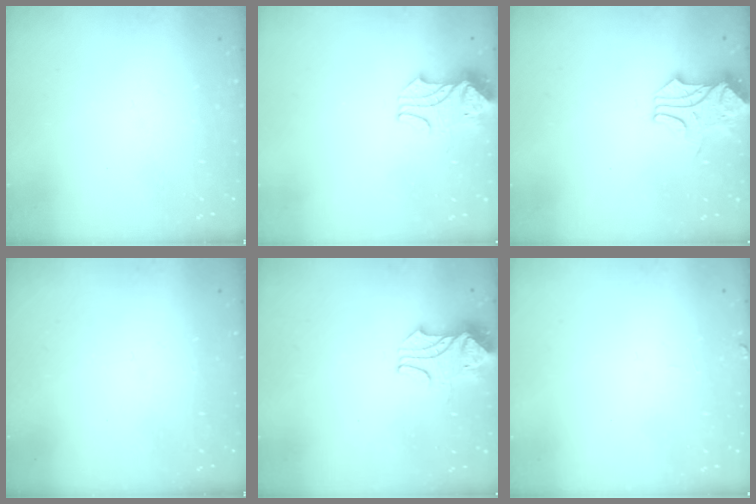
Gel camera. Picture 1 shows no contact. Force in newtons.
{"total": 2.2, "press": 2.0, "slide": 0.9}
{"total": 1.5, "press": 1.4, "slide": 0.6}
{"total": 0.0}
{"total": 2.2, "press": 2.1, "slide": 0.8}
{"total": 1.3, "press": 1.2, "slide": 0.5}